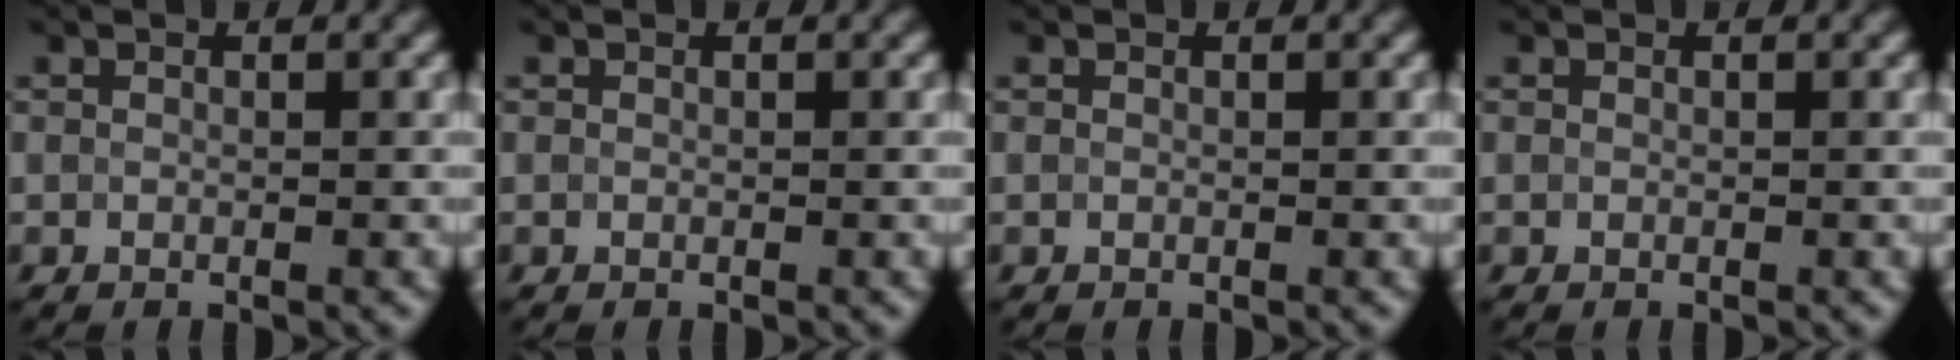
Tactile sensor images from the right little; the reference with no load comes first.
{"total": 0.0}
{"total": 0.0}
{"total": 0.0}